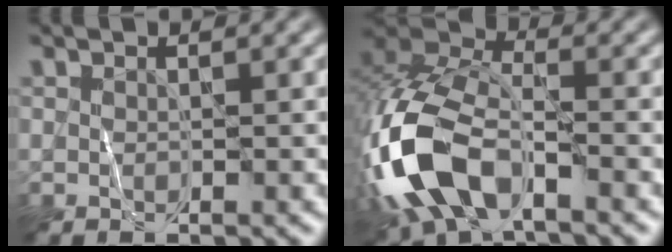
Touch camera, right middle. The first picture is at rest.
{"total": 12.2, "force": [-4.9, 6.4, 9.2], "torque": [-0.216, -0.007, -0.100]}